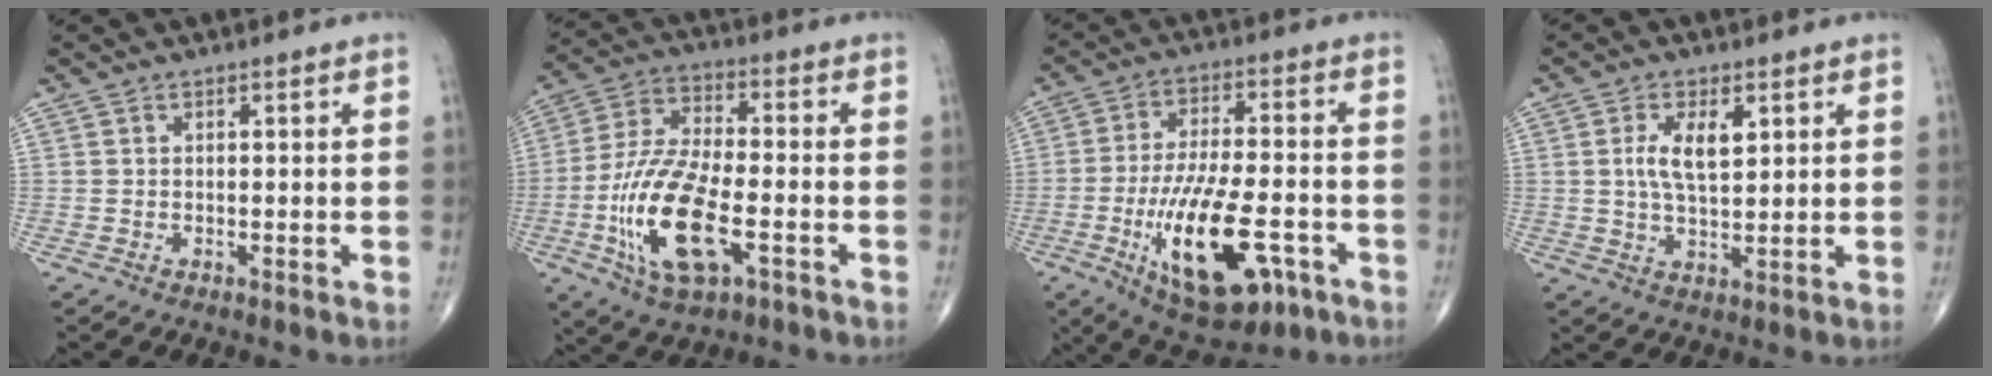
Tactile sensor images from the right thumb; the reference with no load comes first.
{"total": 17.1, "force": [-5.3, 7.1, 14.6], "torque": [-0.300, 0.018, -0.092]}
{"total": 18.4, "force": [-6.7, 7.5, 15.4], "torque": [-0.266, 0.018, -0.096]}
{"total": 6.6, "force": [1.9, 3.0, 5.6], "torque": [-0.103, -0.008, 0.037]}